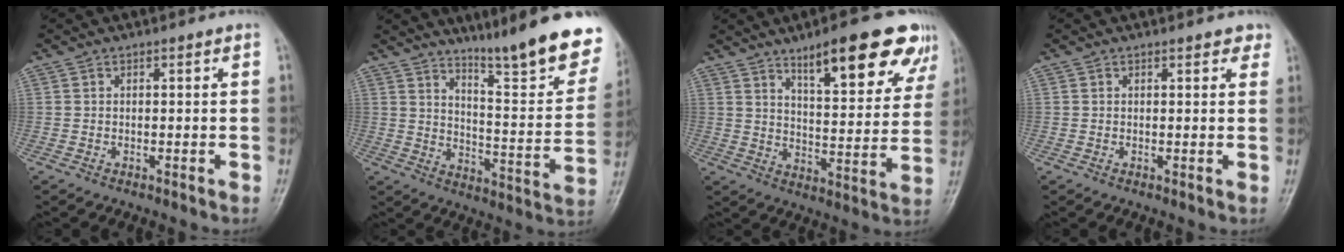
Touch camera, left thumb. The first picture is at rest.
{"total": 20.3, "force": [15.5, 2.3, 12.8], "torque": [-0.151, -0.109, 0.224]}
{"total": 18.0, "force": [11.1, 5.2, 13.2], "torque": [-0.139, -0.046, 0.162]}
{"total": 2.1, "force": [1.6, 1.0, 1.1], "torque": [0.006, -0.001, 0.013]}